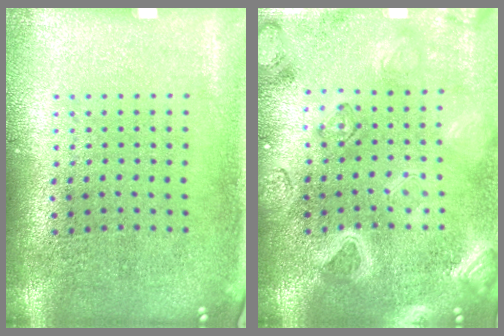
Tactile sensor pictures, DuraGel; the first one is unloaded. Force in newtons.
{"total": 3.2, "press": 3.1, "slide": 1.0}